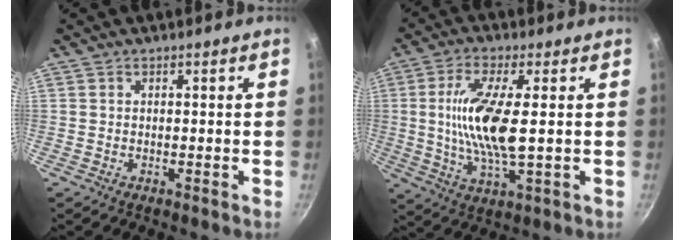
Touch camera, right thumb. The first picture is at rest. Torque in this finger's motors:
{"motor_torque": [0.56, 3.34, 1.50, 0.02, 0.37]}